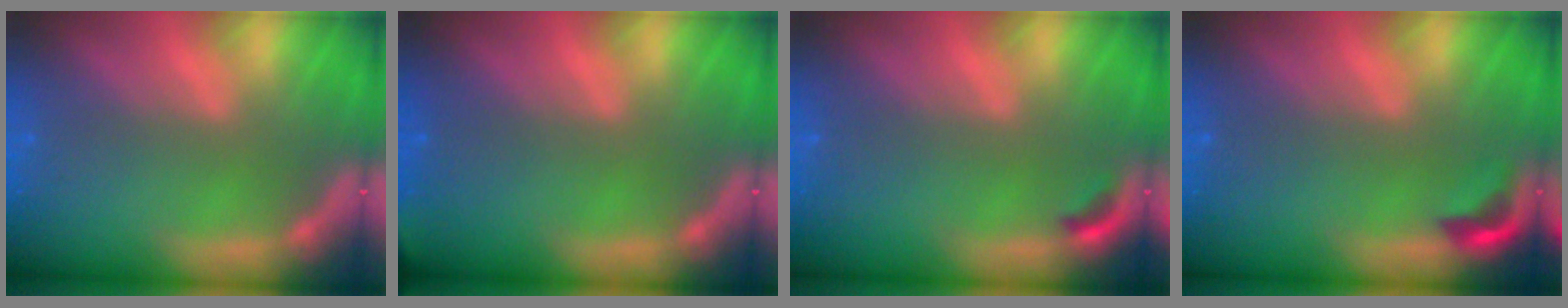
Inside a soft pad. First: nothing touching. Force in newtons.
{"total": 1.4}
{"total": 0.9}
{"total": 1.9}